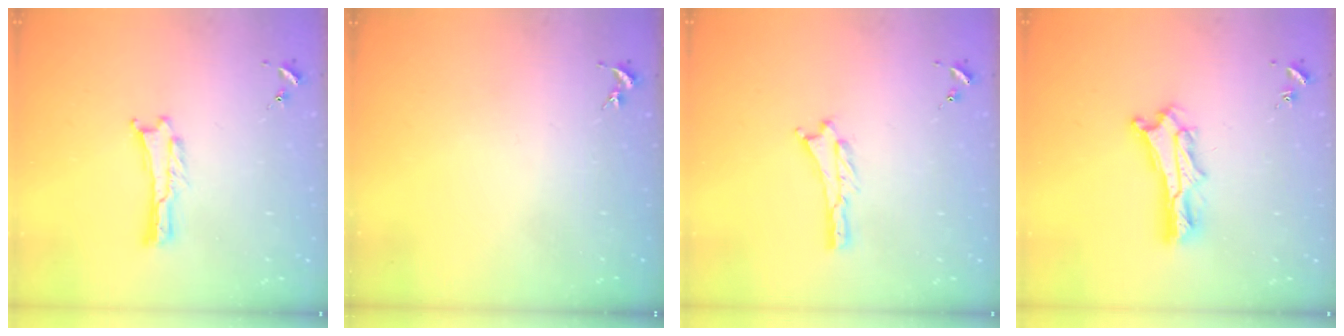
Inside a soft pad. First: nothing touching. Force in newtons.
{"total": 0.0}
{"total": 0.9, "press": 0.9, "slide": 0.2}
{"total": 5.2, "press": 5.2, "slide": 0.6}